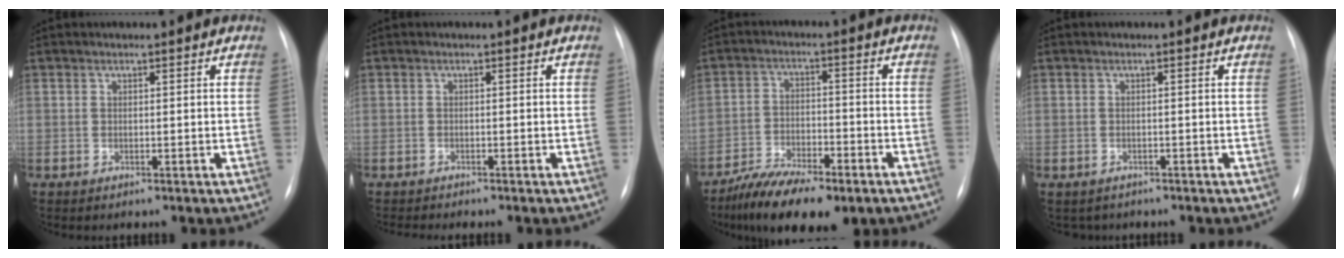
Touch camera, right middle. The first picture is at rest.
{"total": 2.0, "force": [-1.9, -0.1, 0.8], "torque": [-0.007, -0.003, -0.026]}
{"total": 11.2, "force": [-8.1, 3.5, 7.0], "torque": [-0.124, -0.011, -0.140]}
{"total": 2.2, "force": [-1.8, 1.3, -0.1], "torque": [-0.001, 0.003, -0.025]}